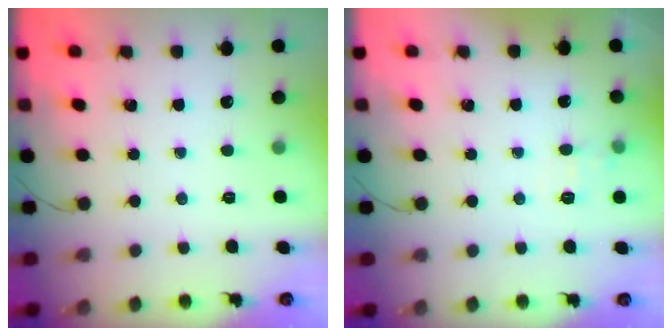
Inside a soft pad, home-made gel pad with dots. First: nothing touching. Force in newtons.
{"total": 7.8, "press": 7.6, "slide": 1.7}